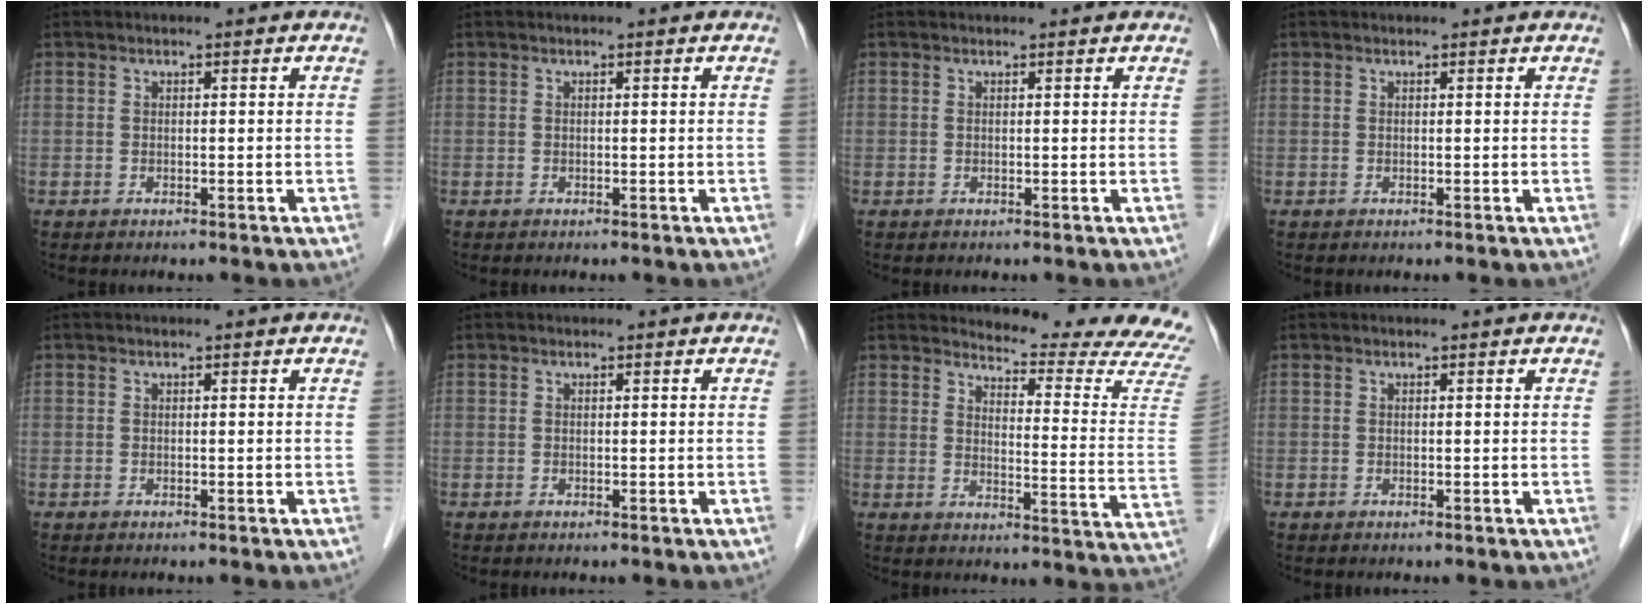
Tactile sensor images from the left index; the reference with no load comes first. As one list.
[{"total": 0.0}, {"total": 1.7, "force": [1.6, 0.3, 0.3], "torque": [-0.013, 0.013, 0.015]}, {"total": 1.2, "force": [1.2, 0.2, 0.2], "torque": [-0.011, 0.010, 0.011]}, {"total": 0.0}, {"total": 0.0}, {"total": 16.6, "force": [16.3, -0.6, 3.3], "torque": [-0.043, -0.141, 0.173]}, {"total": 0.0}]